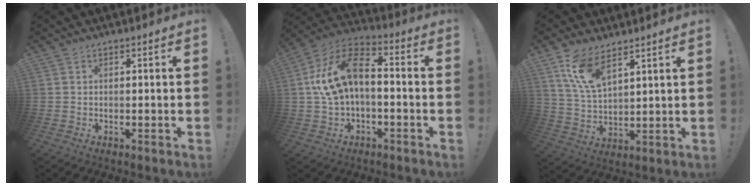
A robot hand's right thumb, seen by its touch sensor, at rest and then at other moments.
{"total": 14.6, "force": [1.1, 8.4, 11.9], "torque": [-0.209, 0.020, 0.023]}
{"total": 10.9, "force": [7.4, 4.4, 6.7], "torque": [-0.136, -0.027, 0.142]}